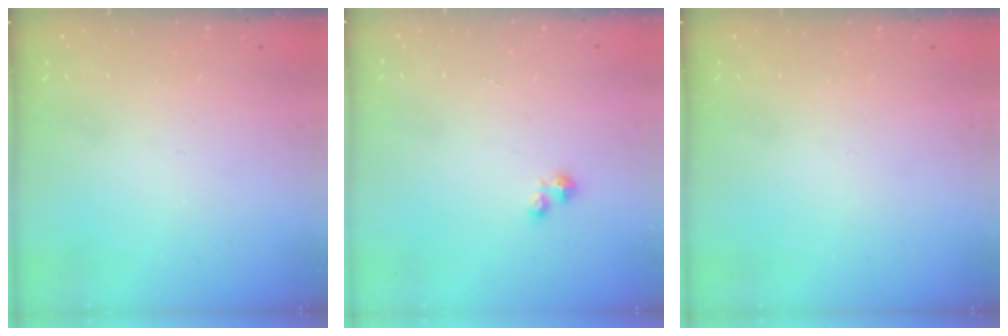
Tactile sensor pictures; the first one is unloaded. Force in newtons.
{"total": 1.9, "press": 1.9, "slide": 0.2}
{"total": 0.0}